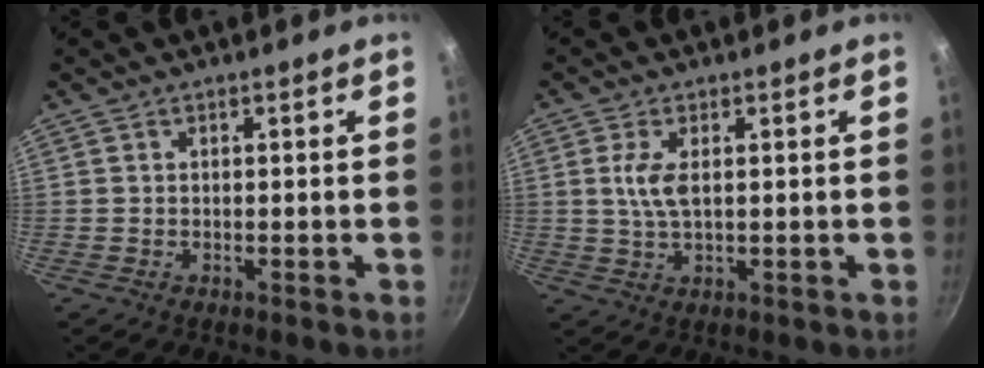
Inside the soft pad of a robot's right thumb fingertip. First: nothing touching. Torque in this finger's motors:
{"motor_torque": [-0.40, 0.25, 0.81, 0.38, 0.18]}